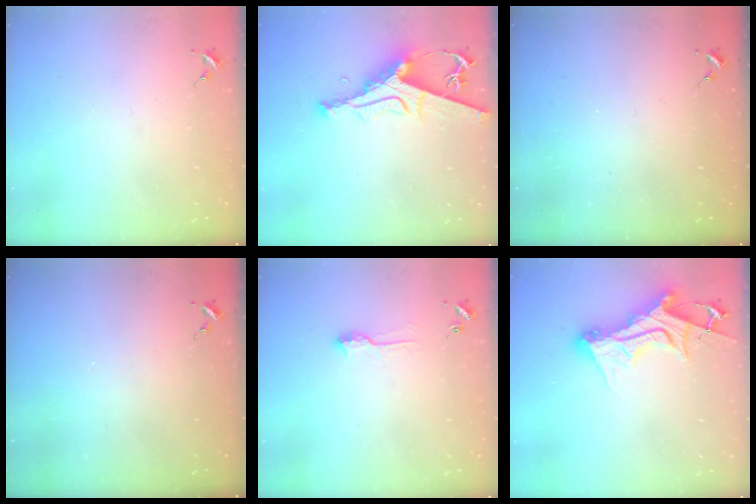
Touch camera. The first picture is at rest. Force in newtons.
{"total": 10.9, "press": 10.9, "slide": 1.1}
{"total": 0.0}
{"total": 0.0}
{"total": 6.6, "press": 6.5, "slide": 0.8}
{"total": 13.9, "press": 13.9, "slide": 1.2}